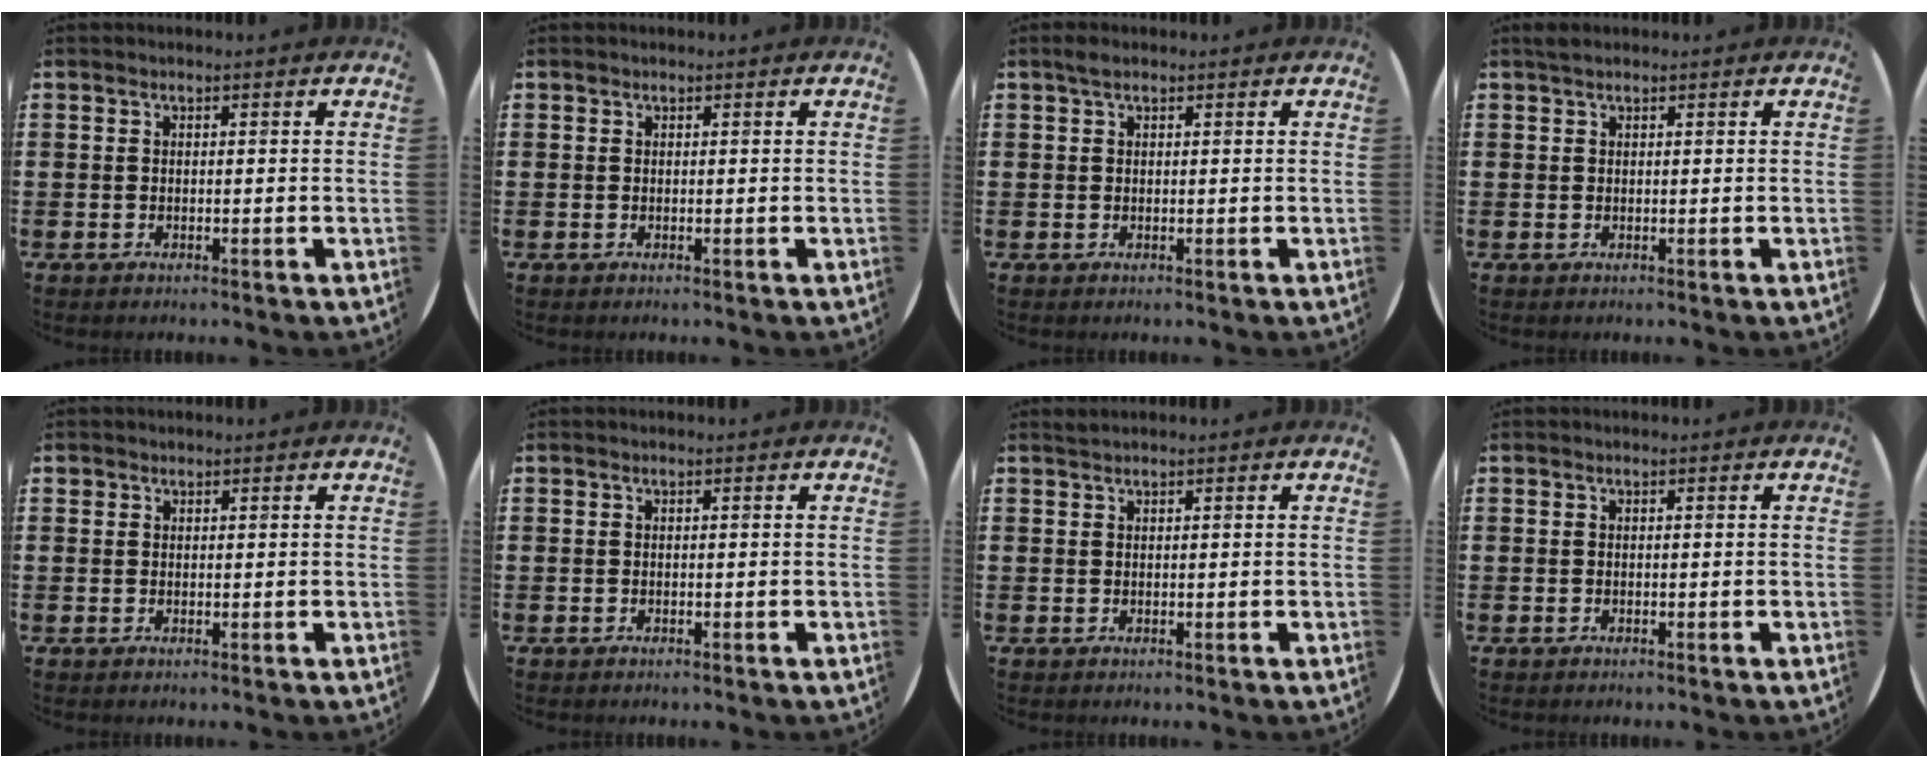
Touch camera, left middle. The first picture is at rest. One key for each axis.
{"total": 0.0}
{"total": 1.3, "fx": 0.9, "fy": 0.7, "fz": 0.7, "tx": -0.007, "ty": 0.002, "tz": 0.014}
{"total": 1.0, "fx": 0.9, "fy": 0.4, "fz": 0.2, "tx": 0.002, "ty": 0.001, "tz": 0.015}
{"total": 0.6, "fx": 0.5, "fy": 0.3, "fz": -0.2, "tx": 0.004, "ty": 0.005, "tz": 0.009}
{"total": 0.0}
{"total": 0.6, "fx": 0.6, "fy": -0.1, "fz": 0.0, "tx": -0.002, "ty": 0.000, "tz": 0.012}
{"total": 0.0}